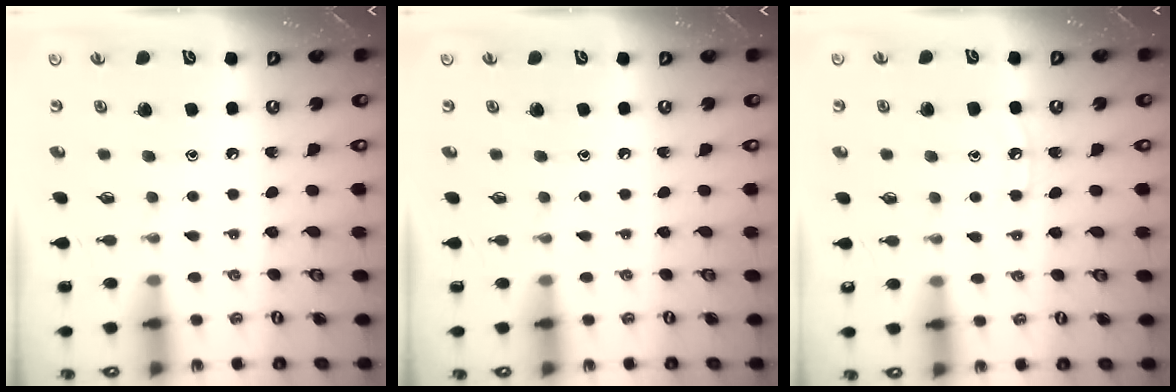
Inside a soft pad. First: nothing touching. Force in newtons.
{"total": 0.0}
{"total": 5.7, "press": 5.7, "slide": 0.6}